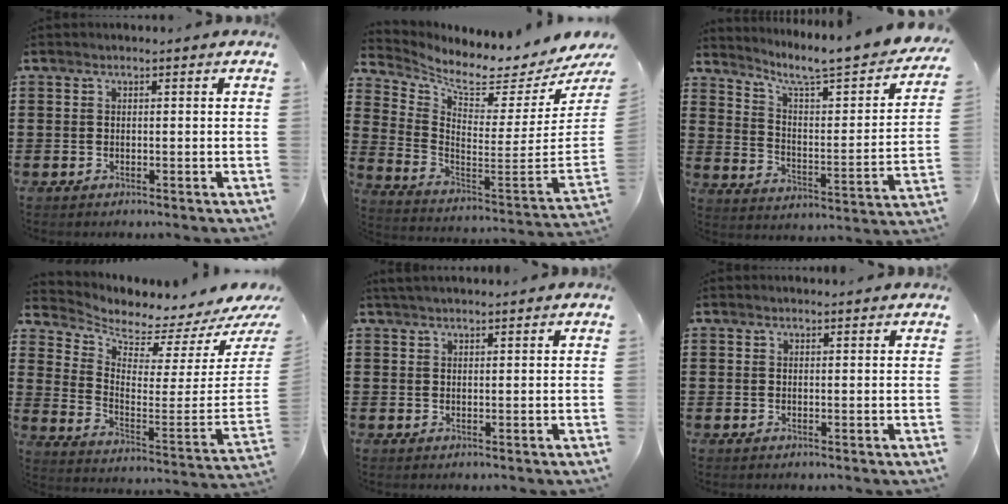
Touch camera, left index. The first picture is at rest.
{"total": 4.6, "force": [3.8, 0.6, 2.5], "torque": [-0.067, -0.060, 0.056]}
{"total": 6.5, "force": [5.5, 0.0, 3.4], "torque": [-0.087, -0.055, 0.084]}
{"total": 2.5, "force": [2.3, 0.4, 0.6], "torque": [-0.028, -0.054, 0.033]}
{"total": 1.7, "force": [1.6, 0.2, 0.5], "torque": [-0.014, -0.001, 0.031]}
{"total": 0.7, "force": [0.7, 0.0, 0.2], "torque": [-0.006, -0.001, 0.014]}